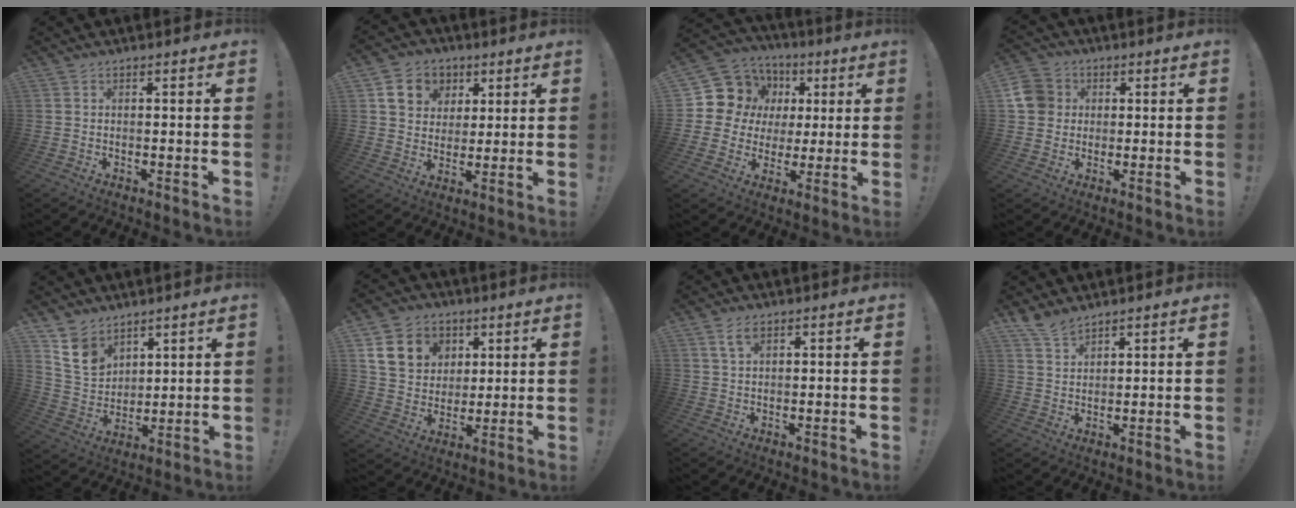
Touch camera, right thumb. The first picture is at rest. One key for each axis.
{"total": 11.4, "fx": 4.8, "fy": 9.4, "fz": 4.2, "tx": -0.052, "ty": -0.020, "tz": 0.098}
{"total": 13.4, "fx": 3.9, "fy": 12.0, "fz": 4.4, "tx": -0.057, "ty": -0.020, "tz": 0.093}
{"total": 8.4, "fx": 1.3, "fy": 7.7, "fz": 2.9, "tx": -0.041, "ty": 0.008, "tz": 0.030}
{"total": 11.2, "fx": 7.9, "fy": 7.0, "fz": 3.8, "tx": -0.074, "ty": -0.048, "tz": 0.160}
{"total": 13.3, "fx": 5.7, "fy": 10.9, "fz": 5.0, "tx": -0.070, "ty": -0.026, "tz": 0.118}
{"total": 3.6, "fx": 1.9, "fy": 1.4, "fz": 2.7, "tx": -0.047, "ty": -0.002, "tz": 0.032}
{"total": 5.3, "fx": 4.6, "fy": 1.8, "fz": 1.9, "tx": -0.032, "ty": -0.028, "tz": 0.087}